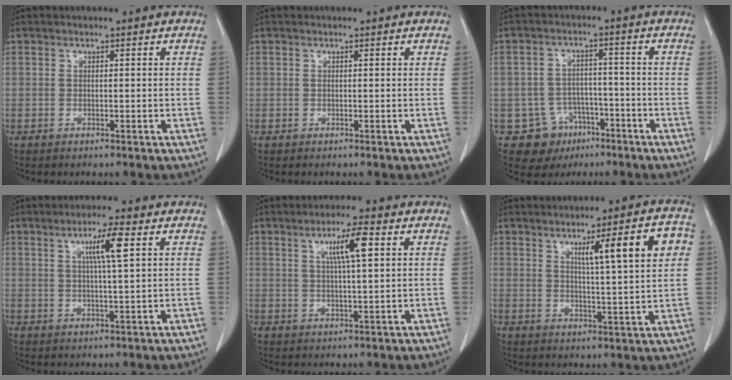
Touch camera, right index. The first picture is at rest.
{"total": 0.0}
{"total": 7.6, "force": [-3.8, 6.6, 0.7], "torque": [-0.010, 0.013, -0.046]}
{"total": 5.6, "force": [2.0, -0.3, 5.2], "torque": [-0.089, 0.001, 0.034]}
{"total": 6.1, "force": [2.2, 0.2, 5.7], "torque": [-0.098, 0.004, 0.039]}
{"total": 10.9, "force": [3.7, 0.6, 10.2], "torque": [-0.144, 0.011, 0.052]}